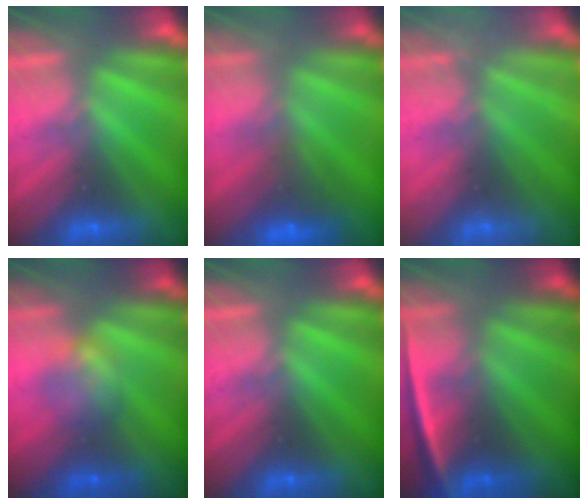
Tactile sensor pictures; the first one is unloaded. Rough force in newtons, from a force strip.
{"total": 9.6}
{"total": 2.7}
{"total": 2.3}
{"total": 0.0}
{"total": 2.3}